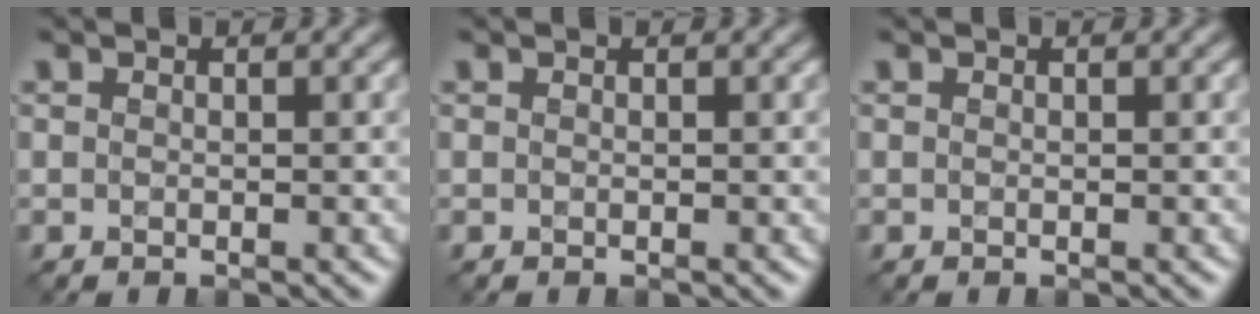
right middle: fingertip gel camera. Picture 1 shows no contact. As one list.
[{"total": 0.0}, {"total": 0.0}]